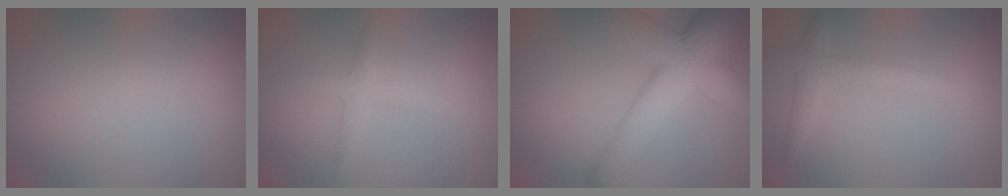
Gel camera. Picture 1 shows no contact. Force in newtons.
{"total": 2.0, "press": 2.0, "slide": 0.1}
{"total": 10.3, "press": 10.3, "slide": 0.3}
{"total": 2.4, "press": 2.4, "slide": 0.2}